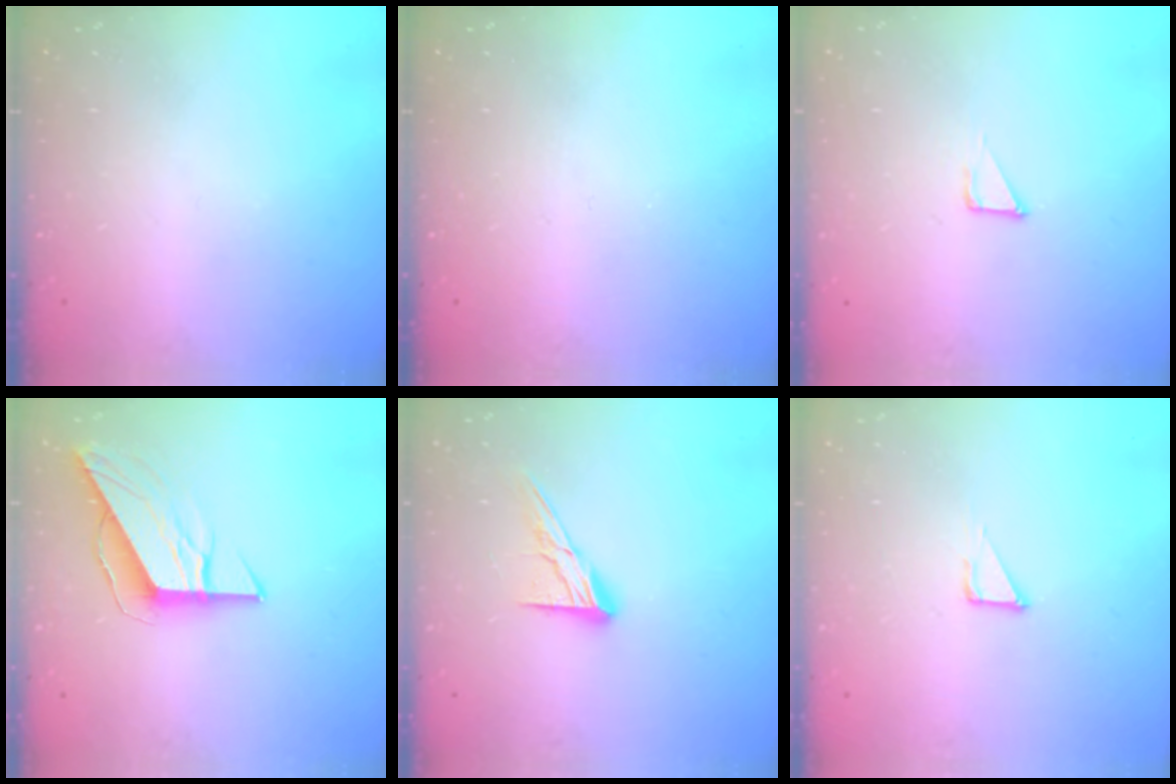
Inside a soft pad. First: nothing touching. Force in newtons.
{"total": 0.0}
{"total": 2.3, "press": 2.3, "slide": 0.1}
{"total": 11.1, "press": 11.0, "slide": 1.2}
{"total": 9.8, "press": 9.8, "slide": 0.5}
{"total": 3.6, "press": 3.6, "slide": 0.2}